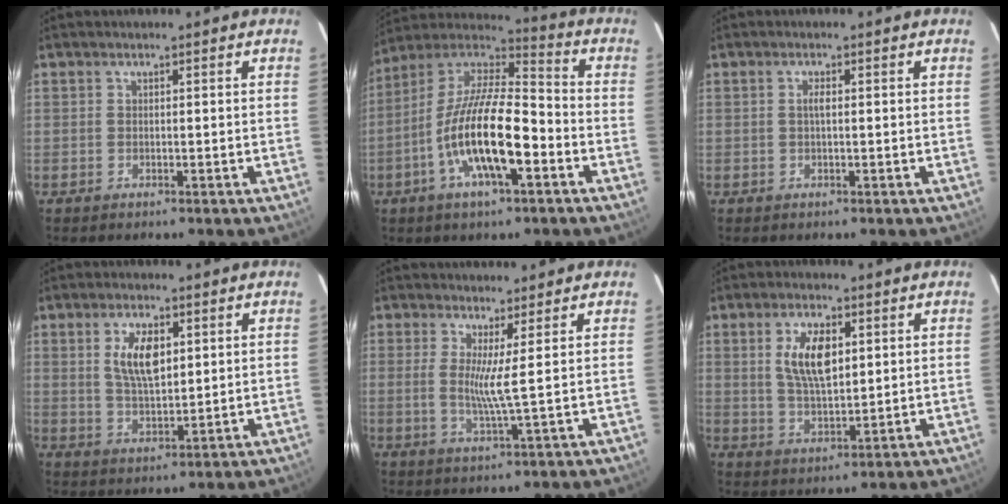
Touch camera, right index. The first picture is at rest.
{"total": 18.2, "force": [-6.3, 5.6, 16.2], "torque": [-0.311, -0.012, -0.125]}
{"total": 1.2, "force": [0.1, 0.3, 1.2], "torque": [-0.023, 0.003, -0.001]}
{"total": 7.9, "force": [2.4, 3.7, 6.5], "torque": [-0.120, 0.004, 0.049]}
{"total": 4.5, "force": [1.1, -0.8, 4.2], "torque": [-0.079, -0.015, 0.014]}
{"total": 8.9, "force": [2.5, 4.1, 7.4], "torque": [-0.141, 0.004, 0.052]}